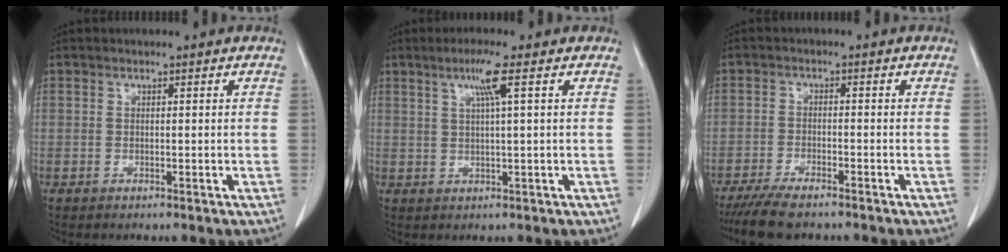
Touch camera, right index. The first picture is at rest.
{"total": 4.2, "force": [1.8, -0.8, 3.7], "torque": [-0.075, 0.000, 0.034]}
{"total": 6.8, "force": [-5.6, 1.2, 3.6], "torque": [-0.063, -0.017, -0.092]}